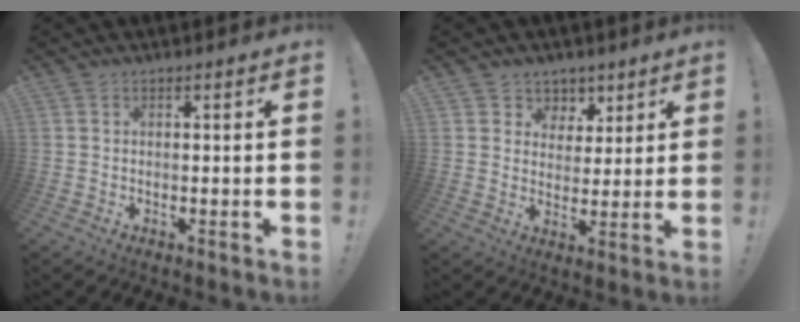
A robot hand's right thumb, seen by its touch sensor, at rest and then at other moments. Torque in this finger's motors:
{"motor_torque": [-0.19, 0.00, -0.25, 0.28, 0.12]}